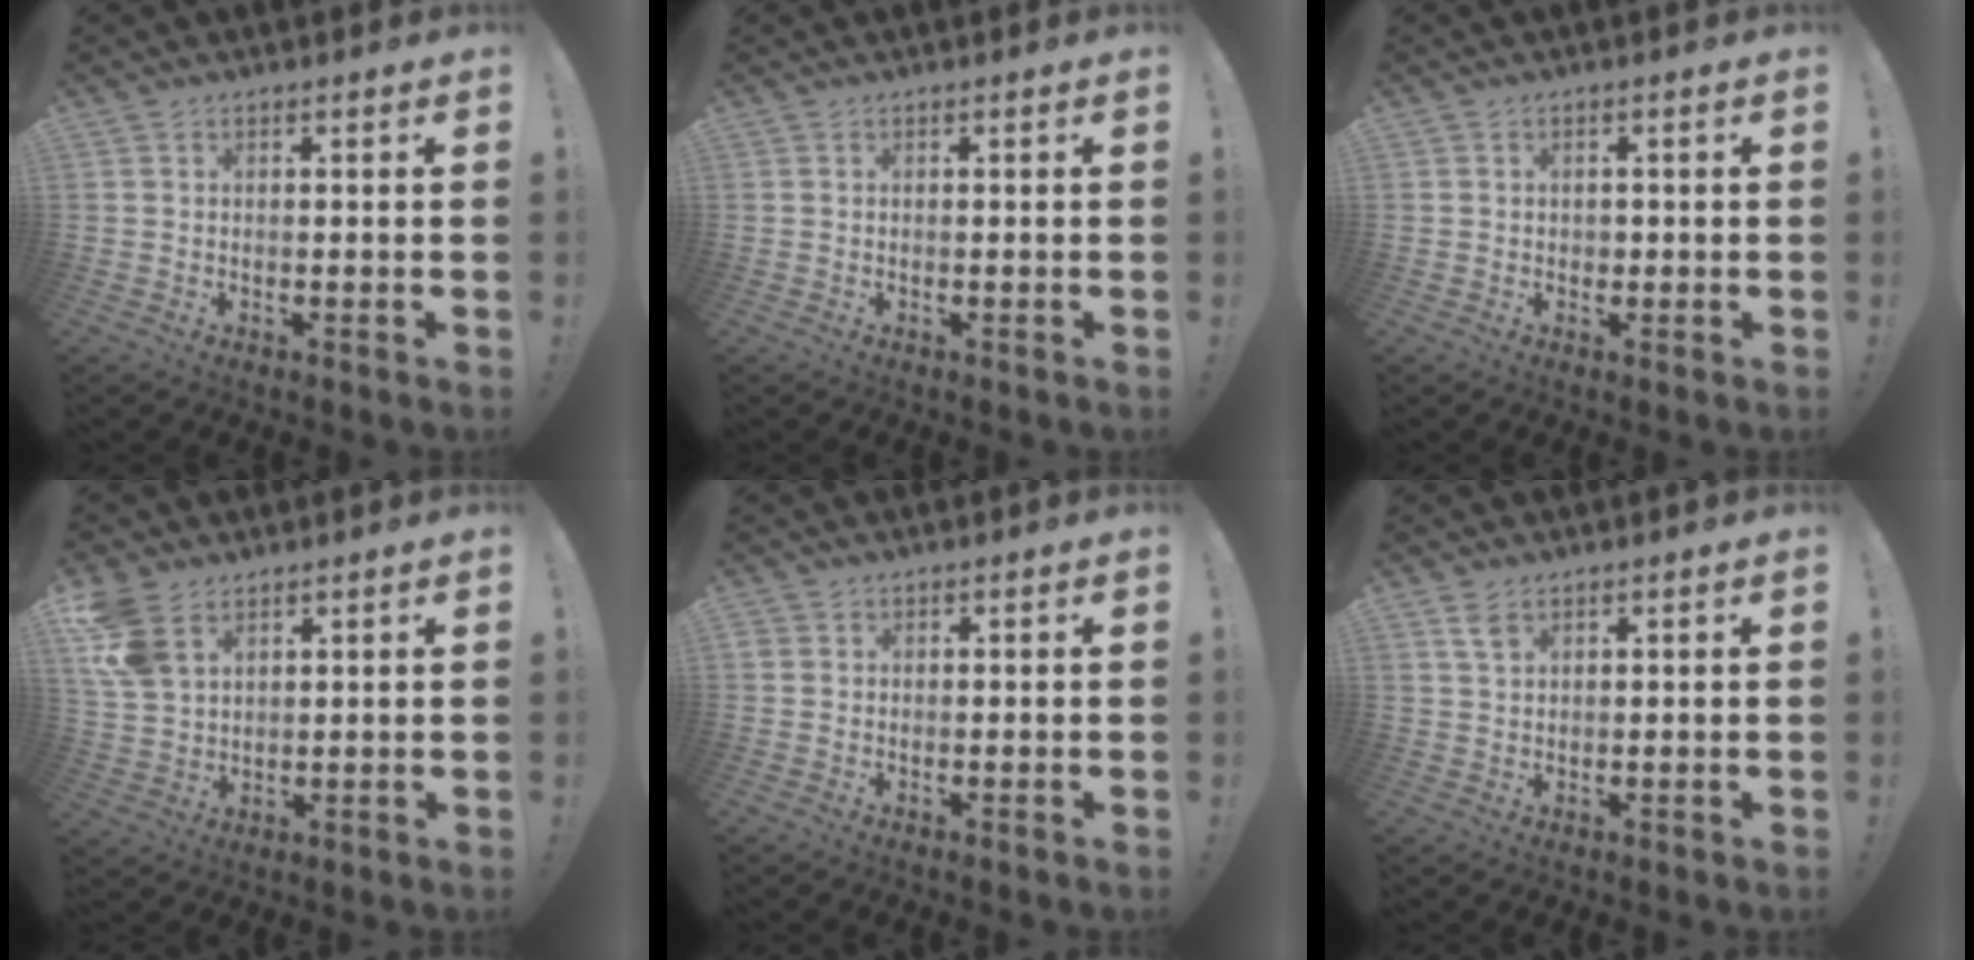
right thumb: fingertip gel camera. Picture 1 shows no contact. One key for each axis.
{"total": 0.0}
{"total": 1.2, "fx": -0.2, "fy": 1.2, "fz": 0.3, "tx": 0.004, "ty": 0.000, "tz": -0.005}
{"total": 9.7, "fx": 5.4, "fy": 6.1, "fz": 5.4, "tx": -0.114, "ty": -0.016, "tz": 0.108}
{"total": 1.2, "fx": 0.8, "fy": 0.8, "fz": 0.3, "tx": -0.007, "ty": 0.002, "tz": 0.015}
{"total": 3.9, "fx": 2.2, "fy": 2.1, "fz": 2.3, "tx": -0.033, "ty": -0.009, "tz": 0.041}